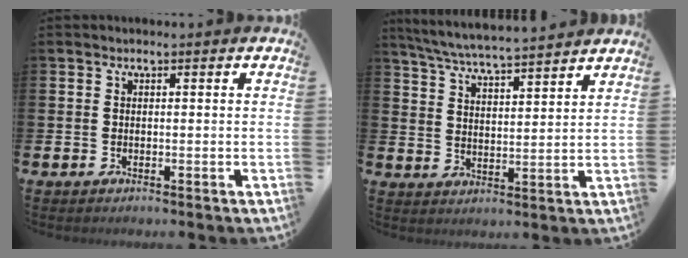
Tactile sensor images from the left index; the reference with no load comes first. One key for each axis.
{"total": 6.2, "fx": 6.0, "fy": -0.1, "fz": 1.5, "tx": -0.049, "ty": -0.042, "tz": 0.105}